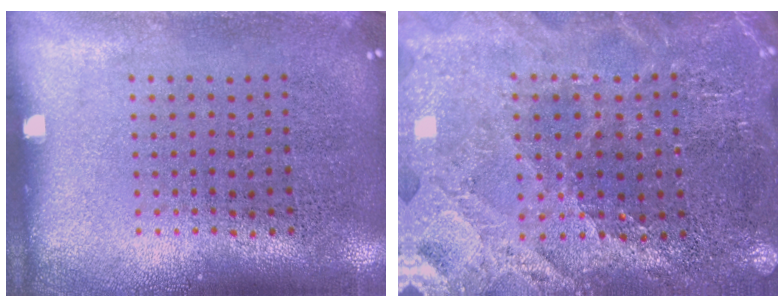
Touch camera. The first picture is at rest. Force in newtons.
{"total": 2.4, "press": 2.3, "slide": 0.2}